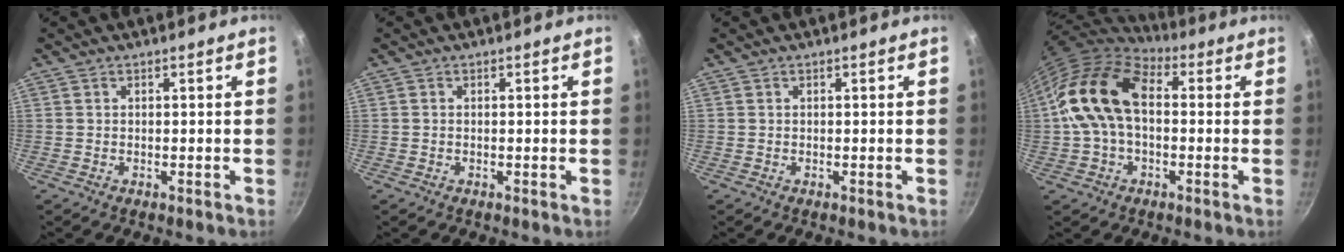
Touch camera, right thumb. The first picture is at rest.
{"total": 0.0}
{"total": 0.0}
{"total": 15.8, "force": [0.9, 10.4, 11.9], "torque": [-0.197, 0.037, 0.001]}